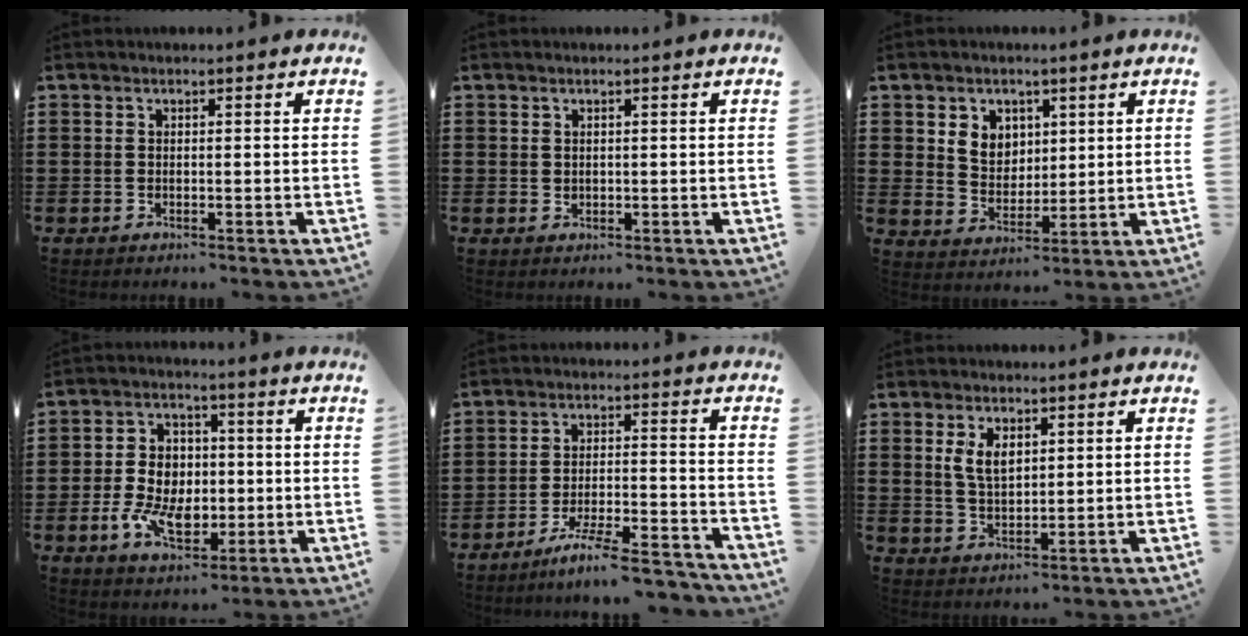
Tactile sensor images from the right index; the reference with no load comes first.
{"total": 0.7, "force": [0.4, 0.5, 0.2], "torque": [-0.006, 0.003, 0.008]}
{"total": 4.9, "force": [2.4, 4.2, 1.0], "torque": [-0.033, 0.008, 0.041]}
{"total": 8.3, "force": [-1.5, 6.1, 5.4], "torque": [-0.121, 0.010, -0.031]}
{"total": 7.4, "force": [-6.6, 0.0, 3.3], "torque": [-0.062, -0.002, -0.126]}
{"total": 4.3, "force": [1.5, 2.2, 3.3], "torque": [-0.063, 0.003, 0.025]}